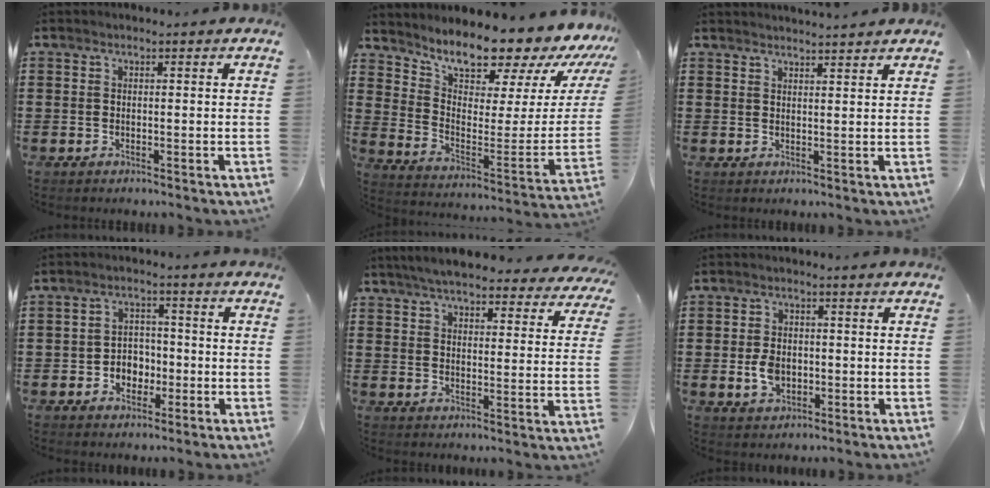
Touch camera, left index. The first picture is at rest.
{"total": 10.3, "force": [9.8, 1.9, 2.5], "torque": [-0.054, -0.103, 0.159]}
{"total": 2.1, "force": [2.0, -0.3, 0.1], "torque": [-0.007, -0.004, 0.040]}
{"total": 4.1, "force": [-1.7, 3.4, 1.6], "torque": [-0.038, 0.008, -0.037]}
{"total": 6.1, "force": [5.7, 0.3, 2.2], "torque": [-0.064, -0.025, 0.101]}
{"total": 4.1, "force": [-0.8, 2.9, 2.8], "torque": [-0.070, 0.000, -0.018]}